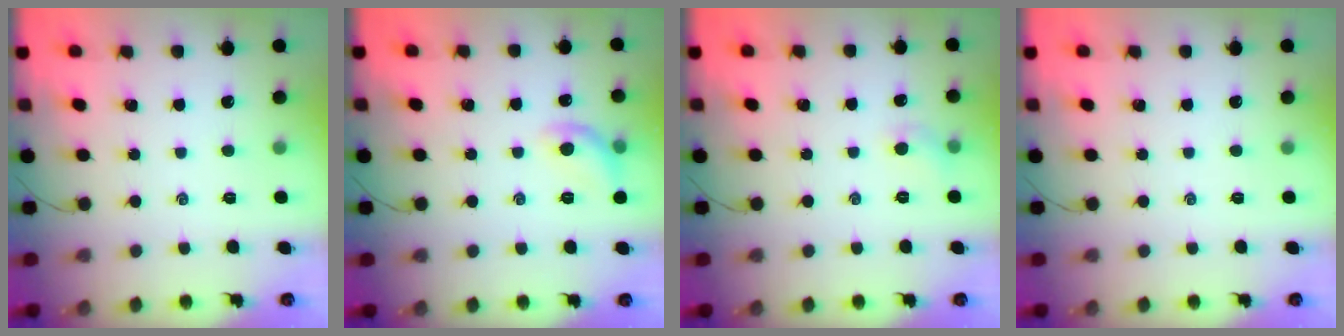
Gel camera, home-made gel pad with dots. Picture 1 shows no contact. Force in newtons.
{"total": 8.4, "press": 8.3, "slide": 1.0}
{"total": 4.8, "press": 4.6, "slide": 1.5}
{"total": 0.0}